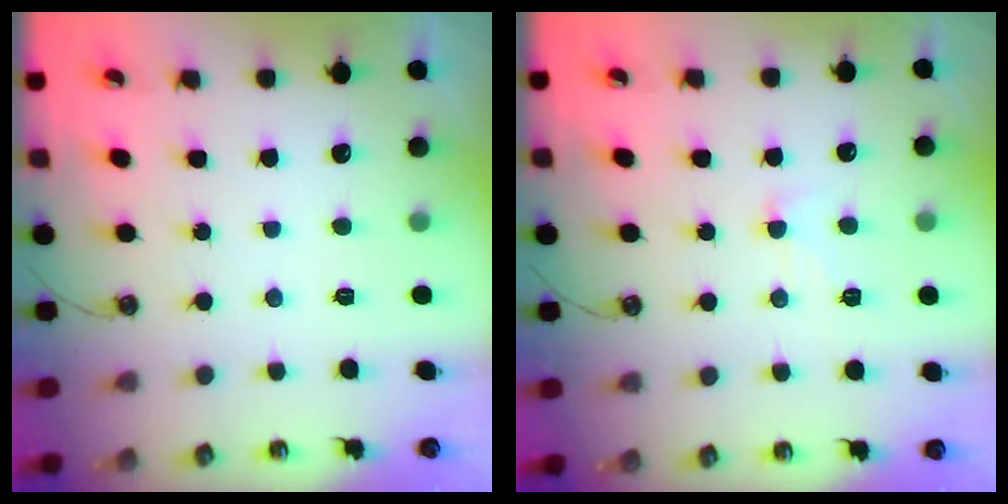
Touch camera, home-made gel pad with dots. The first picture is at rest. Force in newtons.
{"total": 1.8, "press": 1.7, "slide": 0.3}